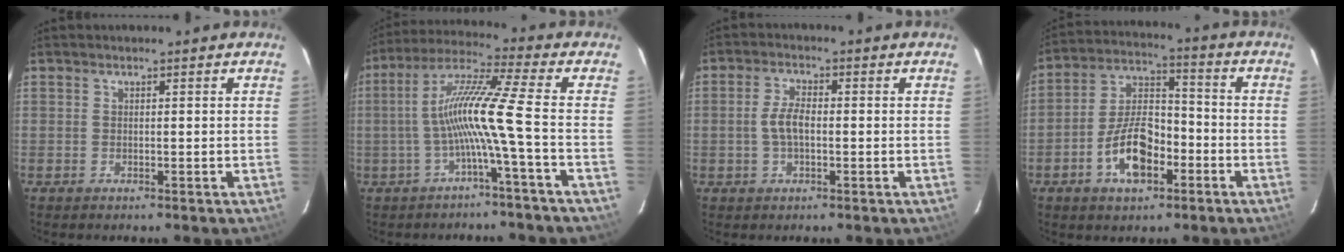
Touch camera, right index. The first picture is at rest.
{"total": 10.5, "force": [-2.7, -1.8, 10.0], "torque": [-0.196, 0.011, -0.048]}
{"total": 4.2, "force": [-0.6, 1.8, 3.7], "torque": [-0.080, 0.006, -0.010]}
{"total": 11.6, "force": [-5.1, 6.0, 8.5], "torque": [-0.169, 0.015, -0.085]}